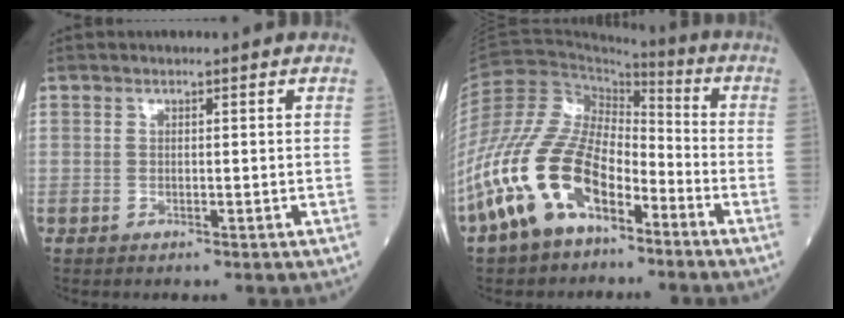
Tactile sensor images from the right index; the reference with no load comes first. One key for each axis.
{"total": 15.5, "fx": -8.6, "fy": 7.7, "fz": 10.4, "tx": -0.238, "ty": 0.014, "tz": -0.167}